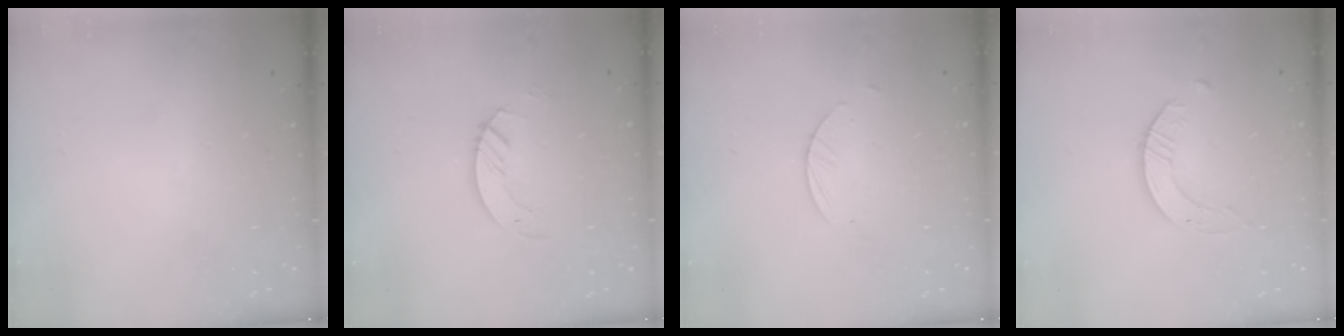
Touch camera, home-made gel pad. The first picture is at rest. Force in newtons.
{"total": 2.9, "press": 2.9, "slide": 0.3}
{"total": 2.1, "press": 2.1, "slide": 0.2}
{"total": 2.6, "press": 2.6, "slide": 0.3}